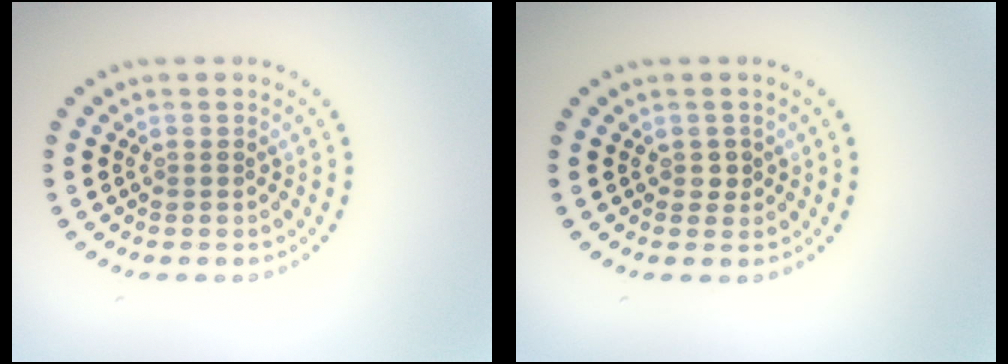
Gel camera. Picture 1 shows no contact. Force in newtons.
{"total": 0.7, "press": 0.6, "slide": 0.2}